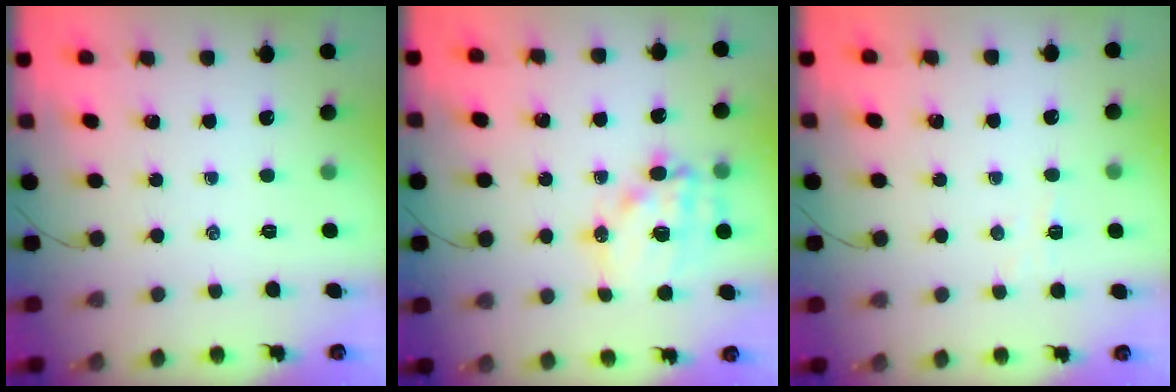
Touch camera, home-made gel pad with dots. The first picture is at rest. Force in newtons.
{"total": 15.1, "press": 14.7, "slide": 3.3}
{"total": 2.9, "press": 2.7, "slide": 0.8}